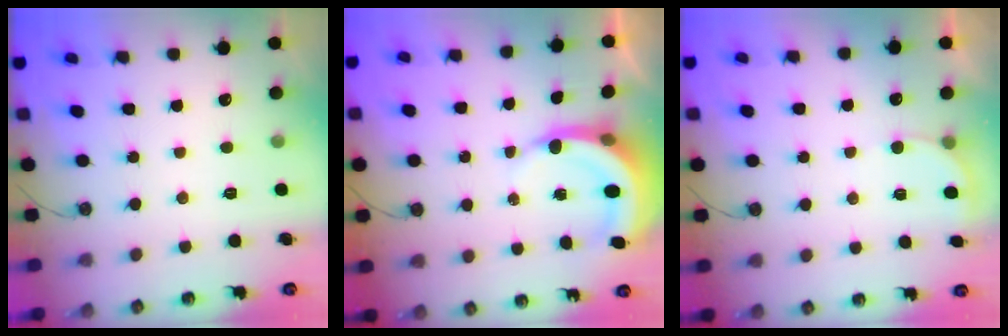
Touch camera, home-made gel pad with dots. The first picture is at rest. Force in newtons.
{"total": 5.3, "press": 5.3, "slide": 0.6}
{"total": 3.8, "press": 3.7, "slide": 0.7}